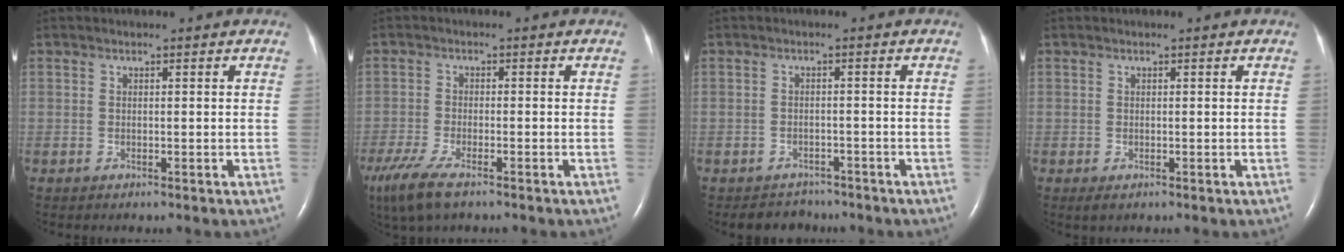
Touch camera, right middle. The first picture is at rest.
{"total": 8.0, "force": [-5.5, 2.0, 5.4], "torque": [-0.113, -0.022, -0.095]}
{"total": 3.6, "force": [-3.1, 1.8, -0.3], "torque": [-0.002, 0.005, -0.045]}
{"total": 1.0, "force": [-0.4, 0.5, 0.7], "torque": [-0.013, -0.003, -0.001]}